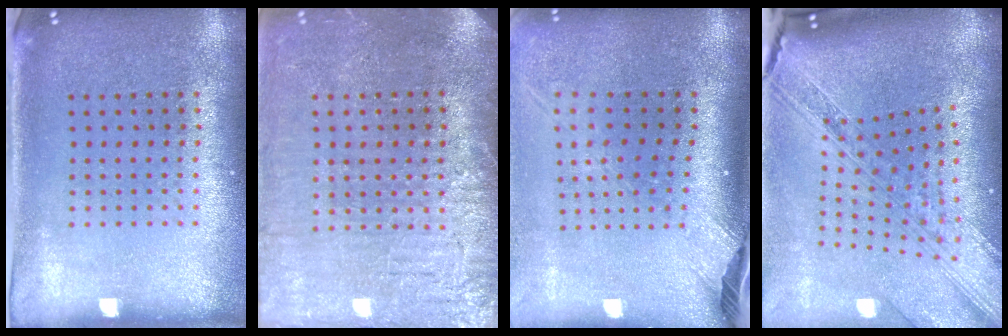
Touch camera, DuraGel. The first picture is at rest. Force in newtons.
{"total": 3.8, "press": 3.5, "slide": 1.6}
{"total": 2.6, "press": 1.8, "slide": 1.8}
{"total": 4.0, "press": 2.9, "slide": 2.7}